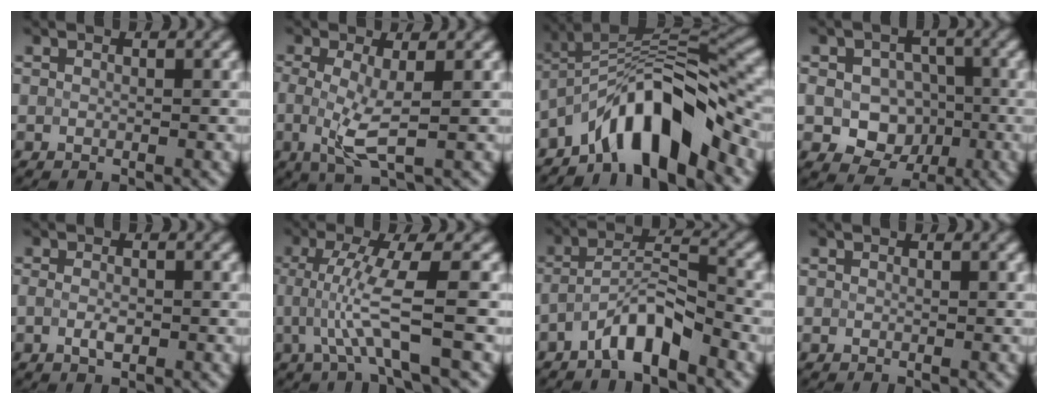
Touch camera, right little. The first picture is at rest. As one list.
[{"total": 3.6, "force": [-0.3, 0.8, 3.5], "torque": [-0.075, -0.010, -0.005]}, {"total": 9.5, "force": [-5.9, 2.9, 6.8], "torque": [-0.098, 0.017, -0.110]}, {"total": 6.6, "force": [-1.3, 5.5, 3.3], "torque": [-0.031, -0.009, -0.033]}, {"total": 1.3, "force": [-0.5, 0.6, 1.1], "torque": [-0.024, -0.005, -0.007]}, {"total": 5.3, "force": [-0.8, 0.7, 5.2], "torque": [-0.098, -0.001, -0.013]}, {"total": 4.8, "force": [-3.1, 1.3, 3.4], "torque": [-0.061, 0.014, -0.058]}, {"total": 0.0}]